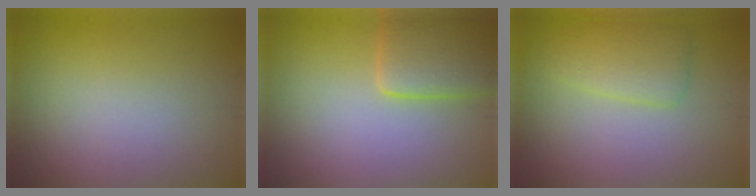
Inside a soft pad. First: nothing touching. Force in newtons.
{"total": 4.7, "press": 4.7, "slide": 0.3}
{"total": 3.0, "press": 3.0, "slide": 0.2}